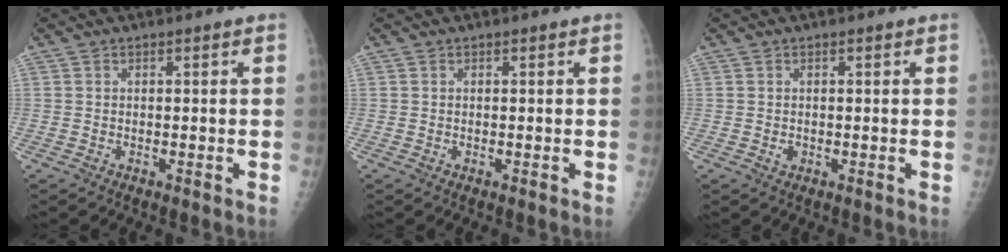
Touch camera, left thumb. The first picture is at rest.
{"total": 0.0}
{"total": 1.0, "force": [0.0, 0.8, 0.5], "torque": [-0.005, 0.000, 0.002]}